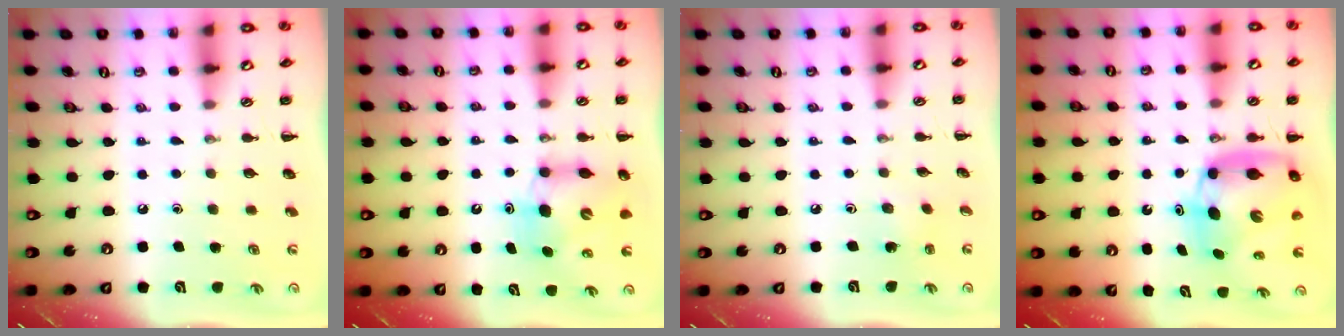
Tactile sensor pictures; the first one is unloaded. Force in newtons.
{"total": 7.2, "press": 7.0, "slide": 1.6}
{"total": 2.1, "press": 2.0, "slide": 0.8}
{"total": 8.9, "press": 8.6, "slide": 2.4}